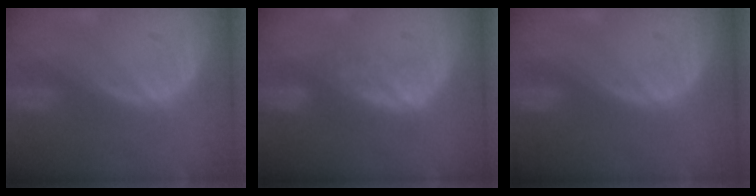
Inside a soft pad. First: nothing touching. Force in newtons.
{"total": 3.6, "press": 3.6, "slide": 0.7}
{"total": 0.0}